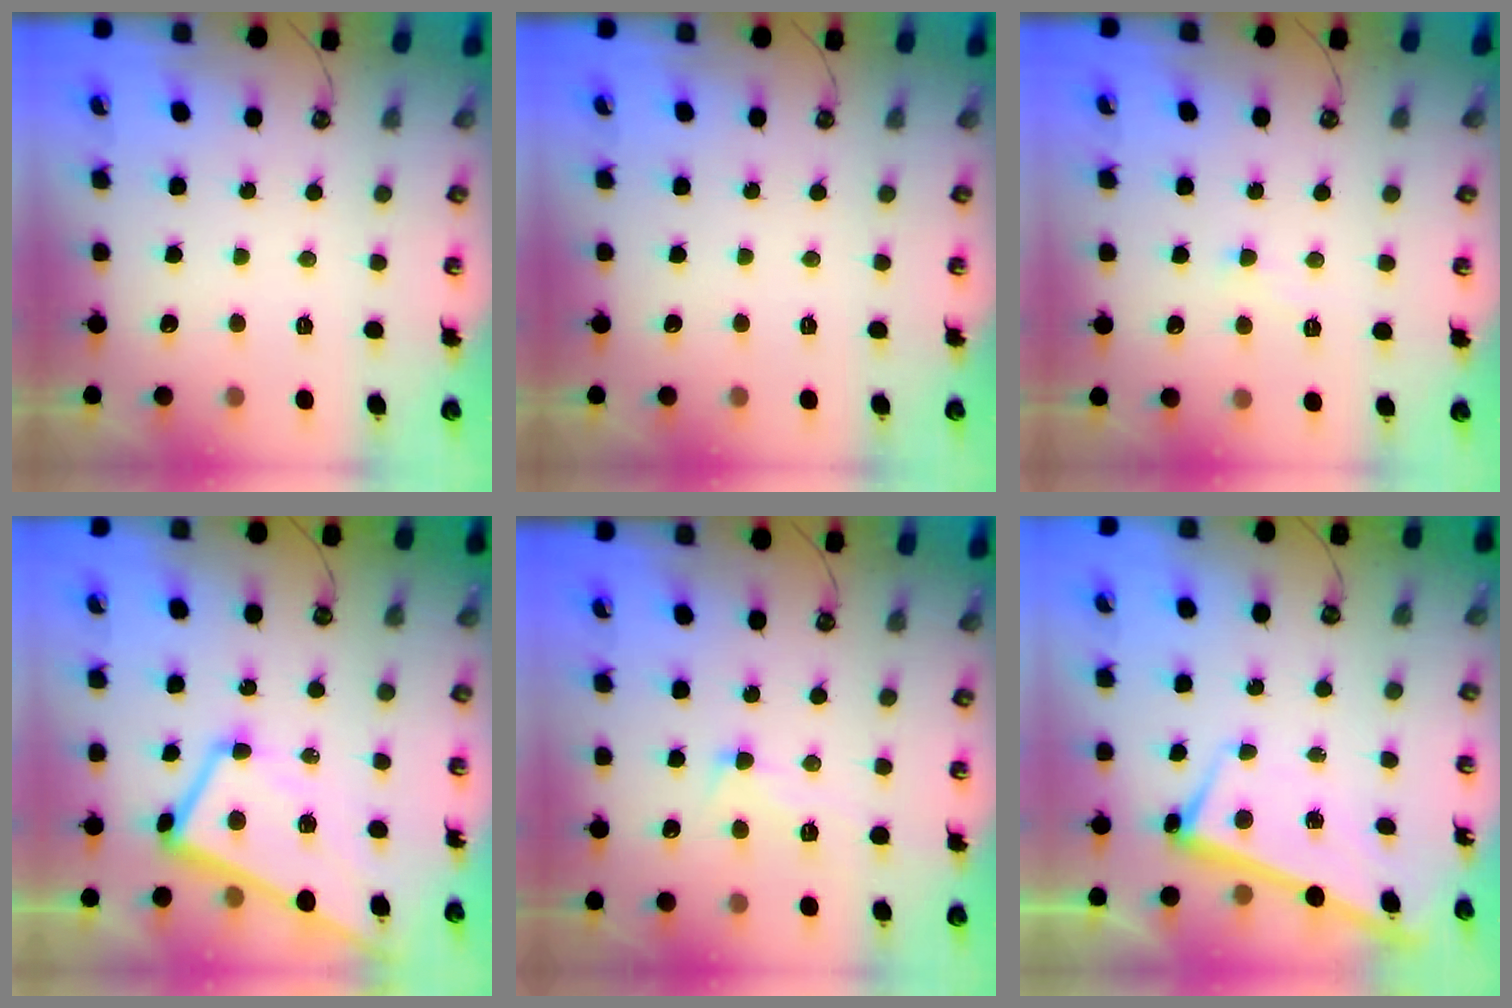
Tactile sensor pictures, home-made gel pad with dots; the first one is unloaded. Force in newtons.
{"total": 0.0}
{"total": 0.8, "press": 0.7, "slide": 0.4}
{"total": 5.0, "press": 4.9, "slide": 1.1}
{"total": 4.5, "press": 4.4, "slide": 0.9}
{"total": 2.7, "press": 2.7, "slide": 0.4}